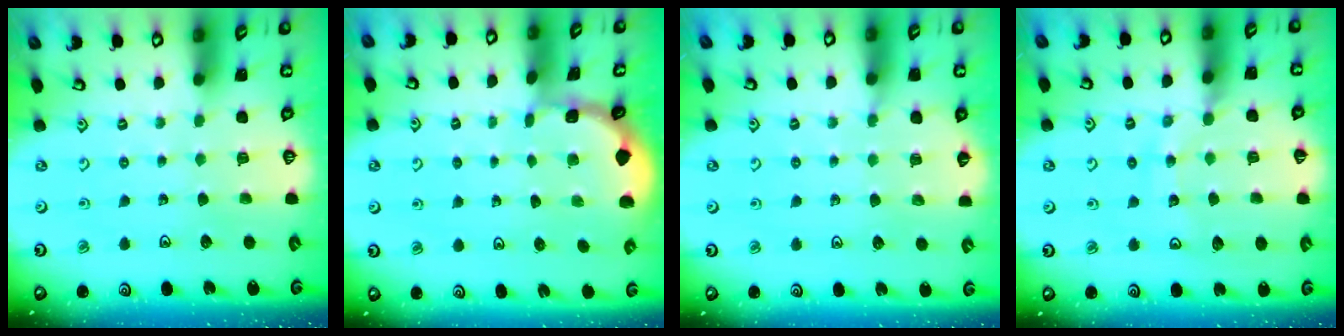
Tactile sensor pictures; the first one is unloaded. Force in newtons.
{"total": 0.9, "press": 0.8, "slide": 0.2}
{"total": 5.1, "press": 4.4, "slide": 2.5}
{"total": 11.7, "press": 11.6, "slide": 1.4}